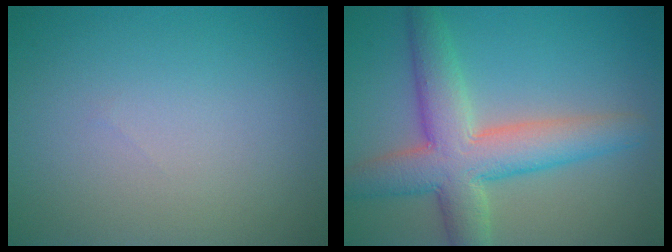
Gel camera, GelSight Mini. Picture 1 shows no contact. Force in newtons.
{"total": 7.6, "press": 7.6, "slide": 0.5}